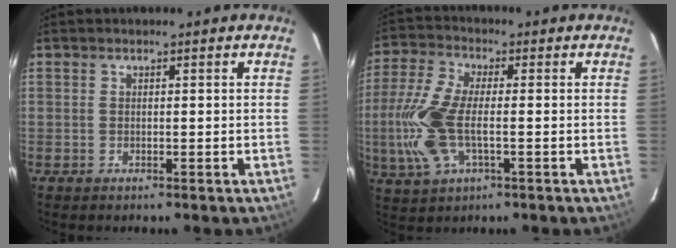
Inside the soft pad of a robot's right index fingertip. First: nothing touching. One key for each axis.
{"total": 12.6, "fx": -2.0, "fy": 5.5, "fz": 11.2, "tx": -0.256, "ty": -0.001, "tz": -0.042}